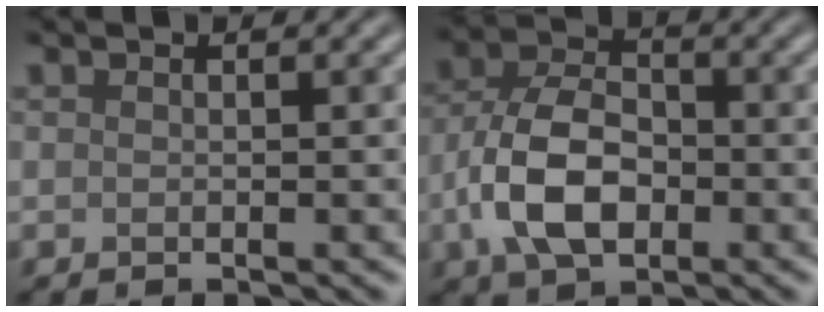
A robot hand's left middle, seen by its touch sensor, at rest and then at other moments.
{"total": 7.0, "force": [-1.8, 4.4, 5.2], "torque": [-0.110, 0.006, -0.040]}